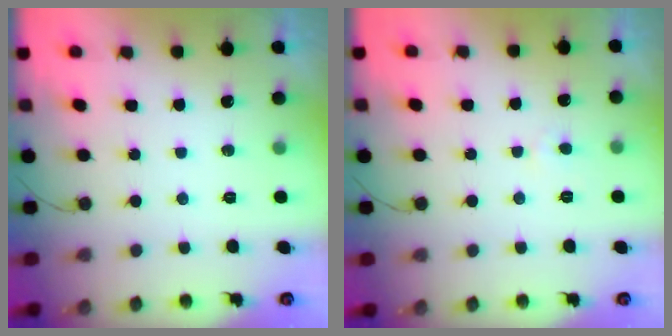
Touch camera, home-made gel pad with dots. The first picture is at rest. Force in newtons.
{"total": 3.0, "press": 3.0, "slide": 0.2}